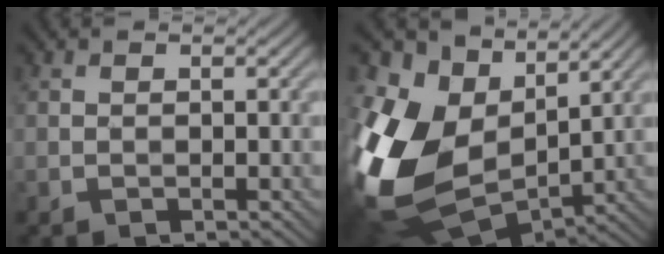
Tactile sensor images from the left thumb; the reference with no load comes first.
{"total": 16.8, "force": [2.1, 12.1, 11.4], "torque": [-0.293, -0.009, 0.065]}